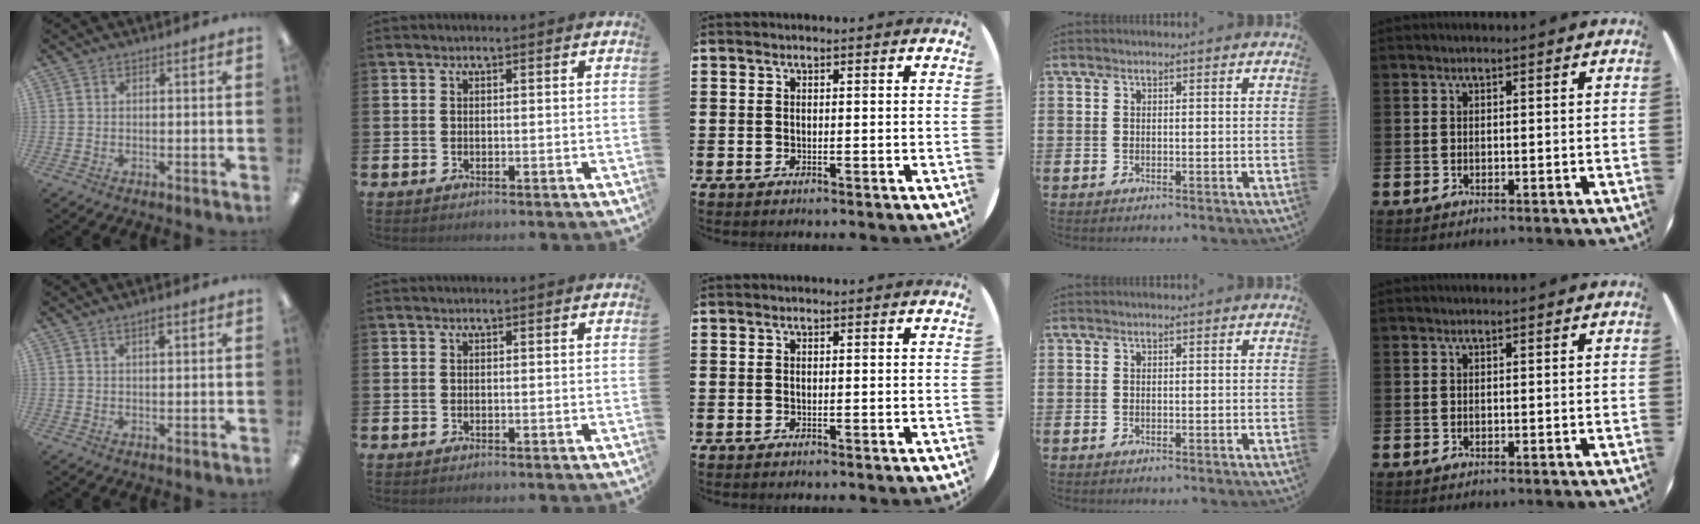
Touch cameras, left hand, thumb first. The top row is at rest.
{"thumb": {"total": 2.1, "force": [1.4, 0.5, 1.4], "torque": [-0.024, -0.001, 0.023]}}